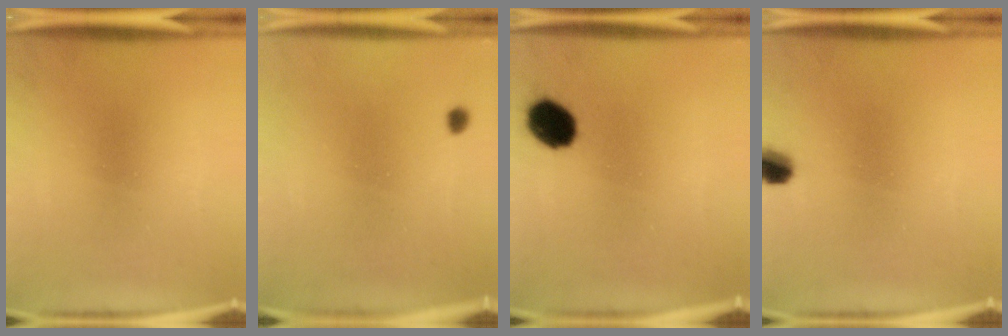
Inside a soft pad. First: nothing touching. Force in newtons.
{"total": 0.9}
{"total": 8.6}
{"total": 3.7}